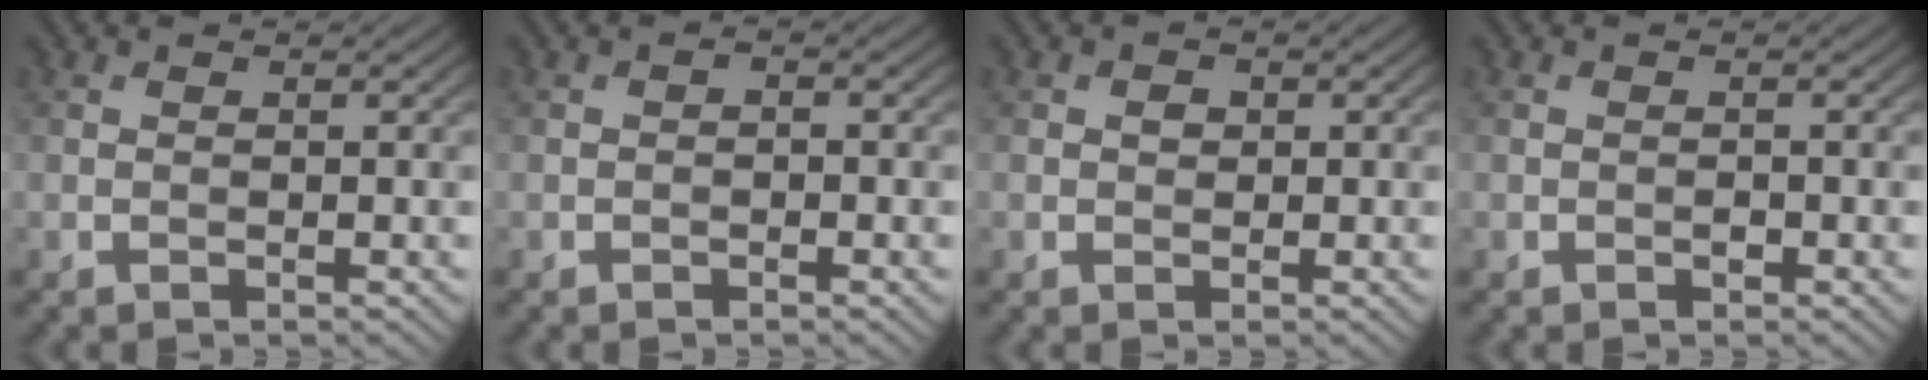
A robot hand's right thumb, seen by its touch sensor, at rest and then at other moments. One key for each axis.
{"total": 0.8, "fx": -0.4, "fy": 0.5, "fz": 0.5, "tx": -0.007, "ty": 0.002, "tz": -0.009}
{"total": 1.2, "fx": 0.2, "fy": 1.0, "fz": 0.5, "tx": -0.008, "ty": -0.001, "tz": -0.001}
{"total": 0.7, "fx": -0.4, "fy": 0.3, "fz": 0.4, "tx": -0.004, "ty": 0.001, "tz": -0.006}